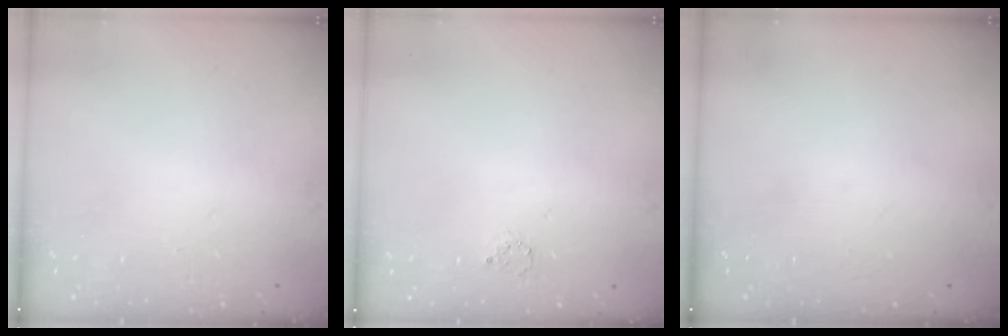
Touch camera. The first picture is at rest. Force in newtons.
{"total": 2.4, "press": 2.4, "slide": 0.3}
{"total": 0.0}